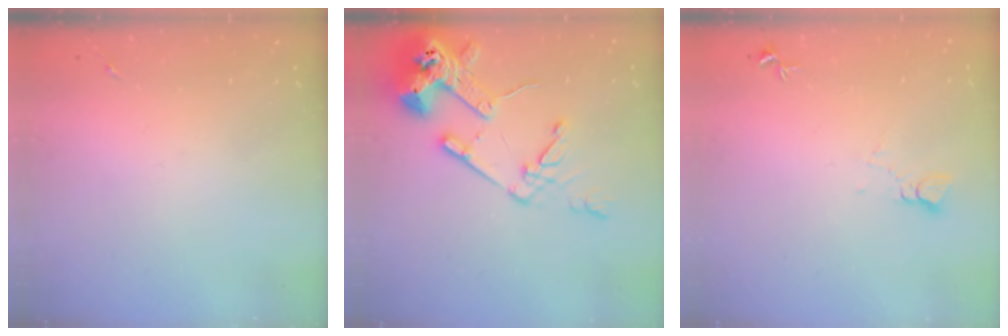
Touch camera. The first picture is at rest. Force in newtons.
{"total": 17.2, "press": 17.1, "slide": 2.2}
{"total": 3.3, "press": 3.3, "slide": 0.3}